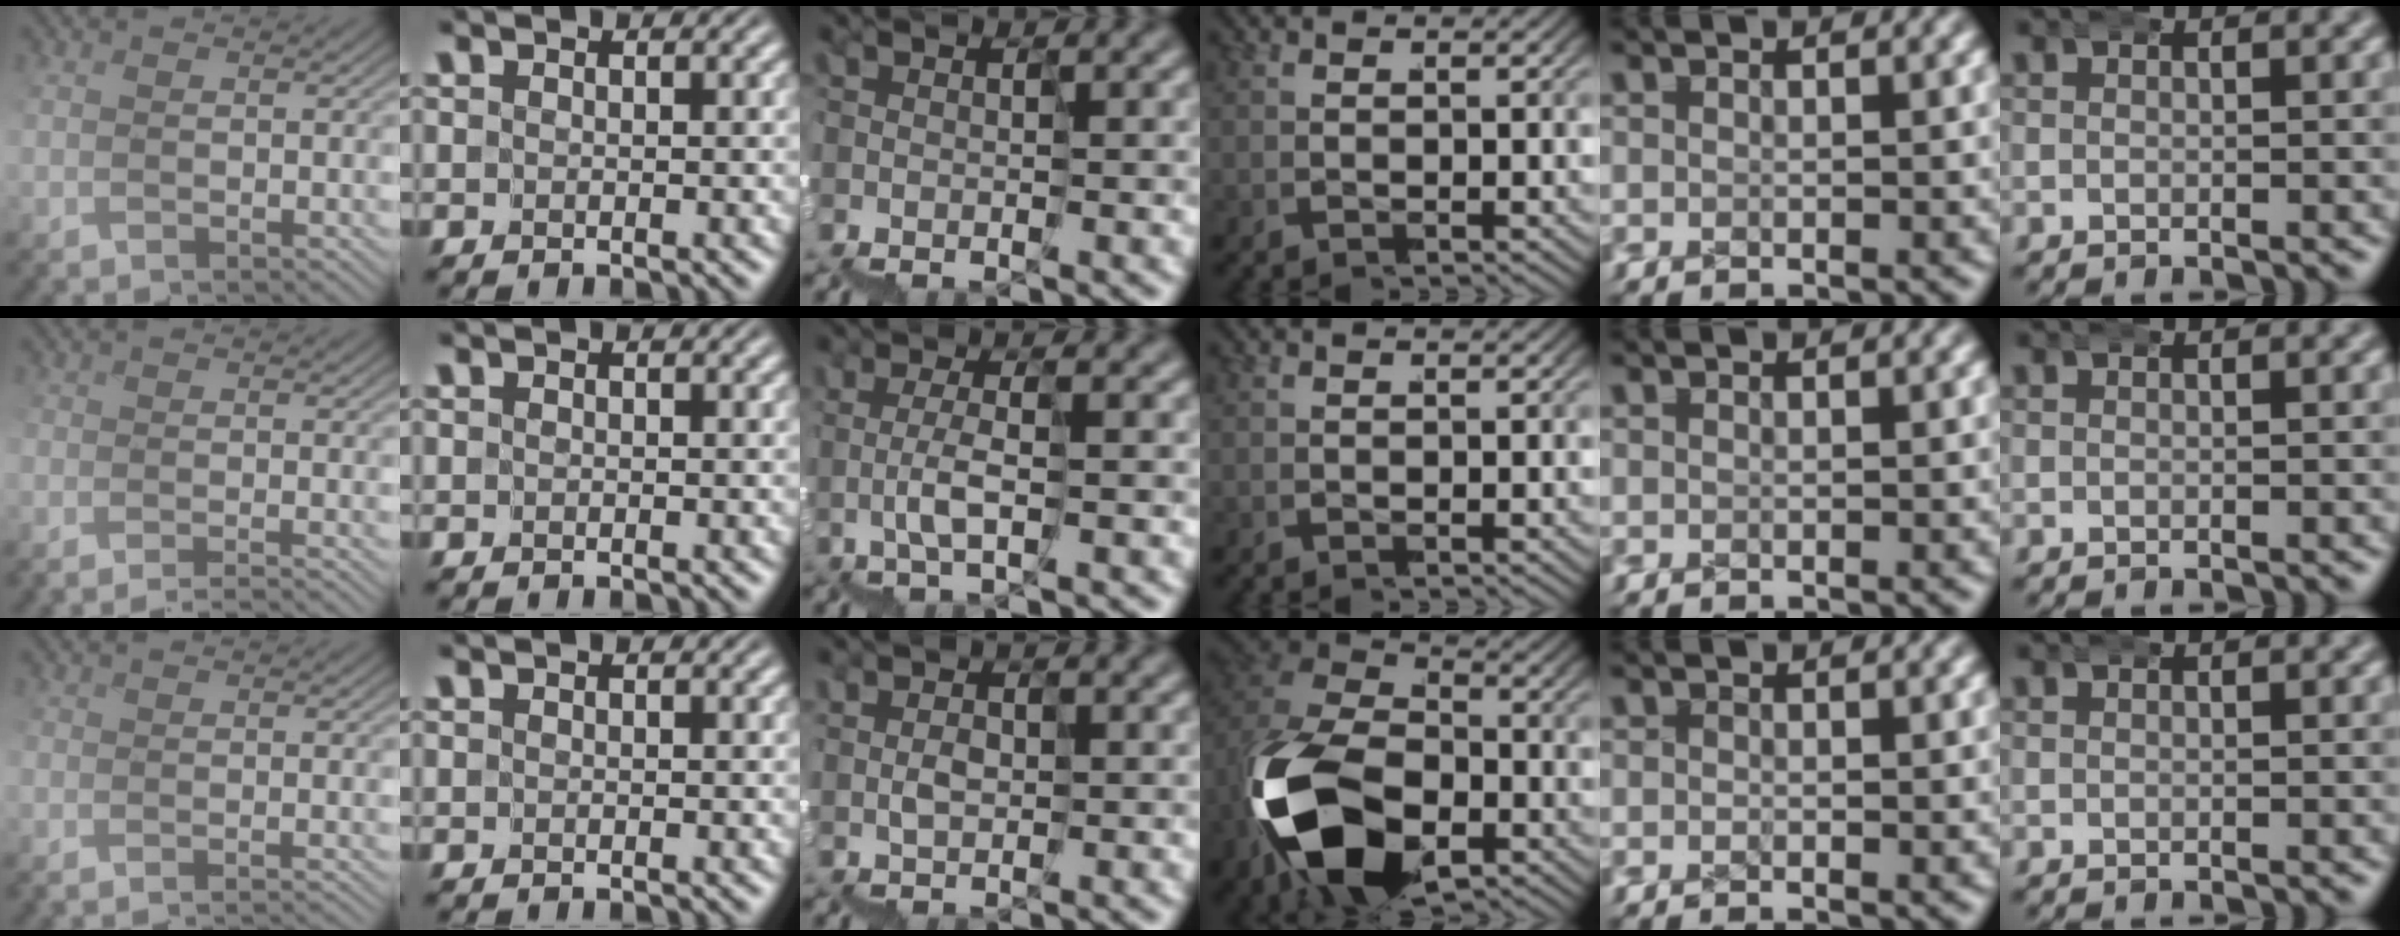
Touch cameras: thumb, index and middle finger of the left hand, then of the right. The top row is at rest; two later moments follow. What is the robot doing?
{"motion": "wrap", "object": "ethernet cable"}